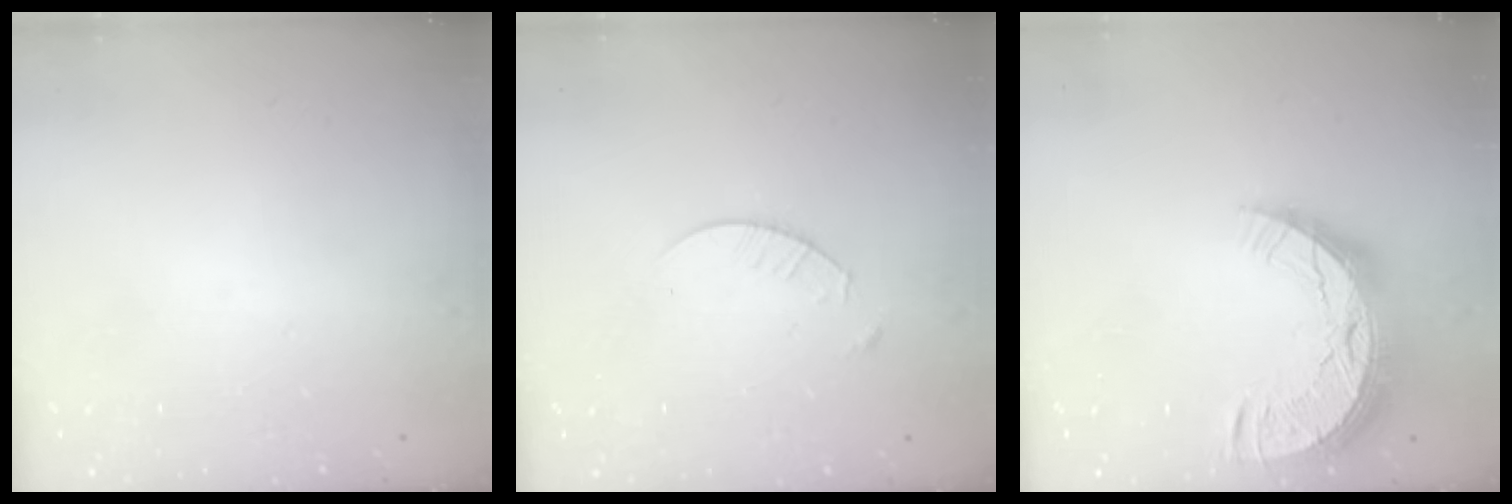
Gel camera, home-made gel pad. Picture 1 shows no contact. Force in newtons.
{"total": 4.8, "press": 4.8, "slide": 0.6}
{"total": 13.4, "press": 13.4, "slide": 0.9}